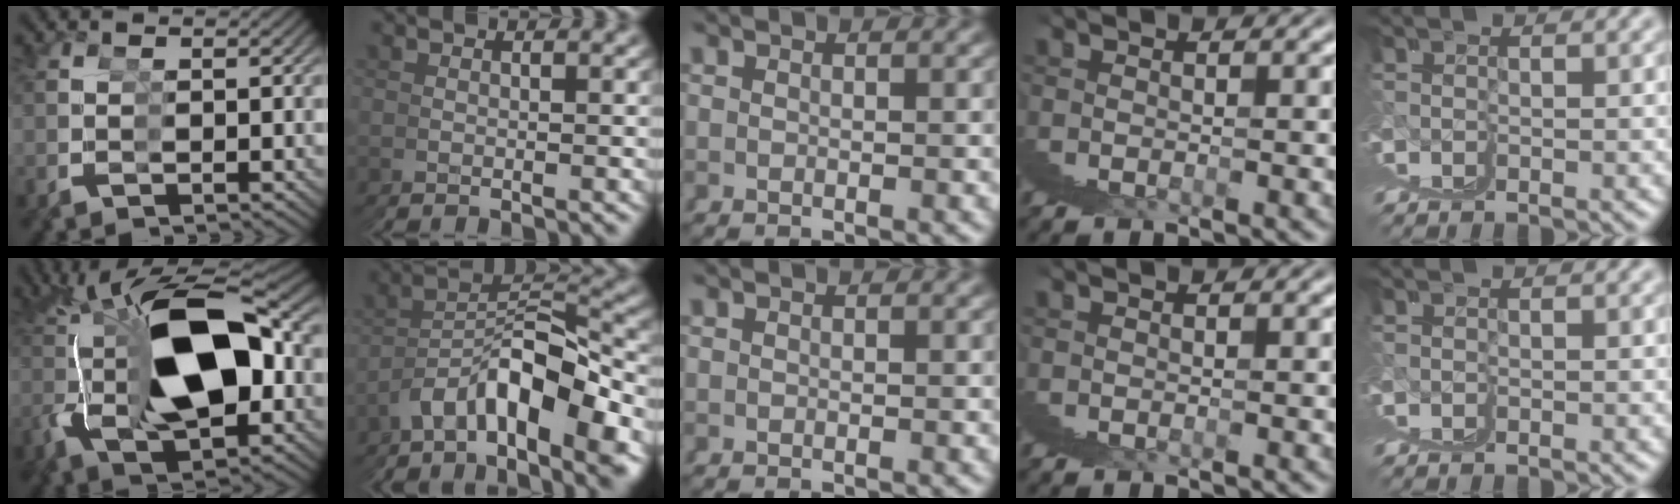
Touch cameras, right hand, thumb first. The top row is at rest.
{"thumb": {"total": 21.1, "force": [-0.8, 11.5, 17.7], "torque": [-0.301, -0.026, 0.000]}, "index": {"total": 8.8, "force": [-2.3, 4.8, 7.1], "torque": [-0.120, -0.020, -0.029]}}